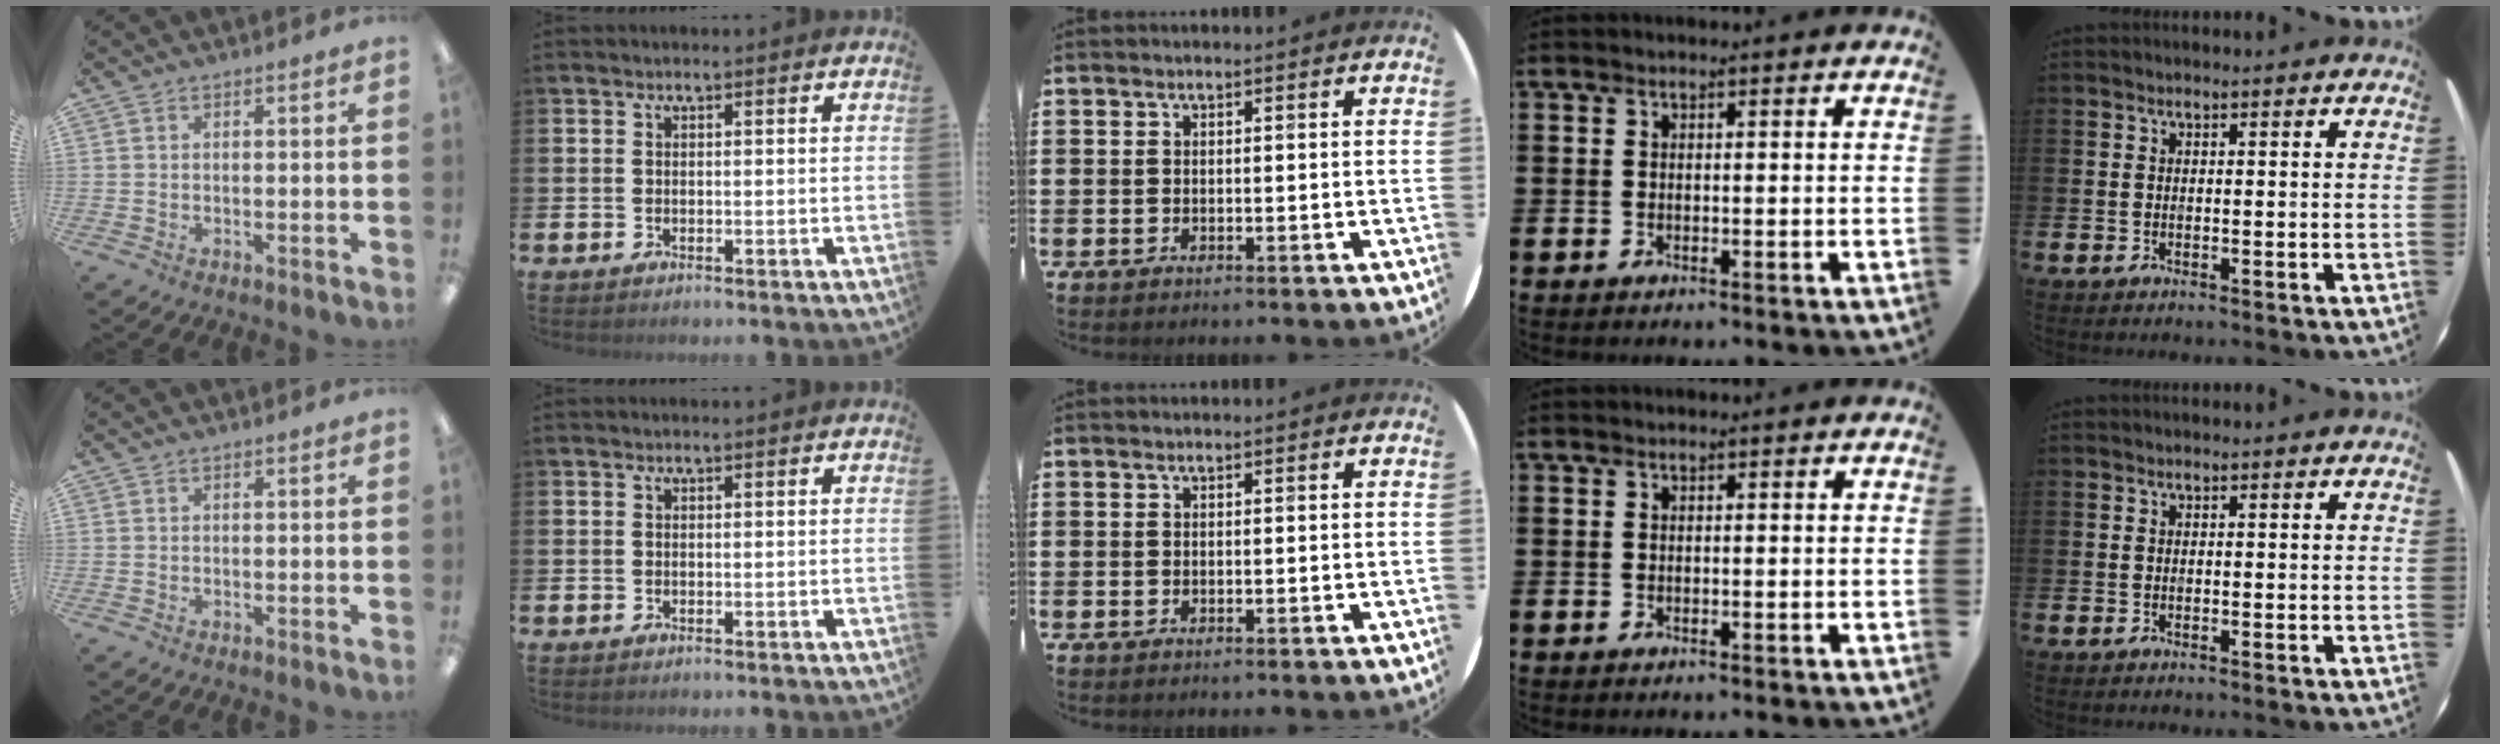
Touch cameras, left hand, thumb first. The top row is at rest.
{}